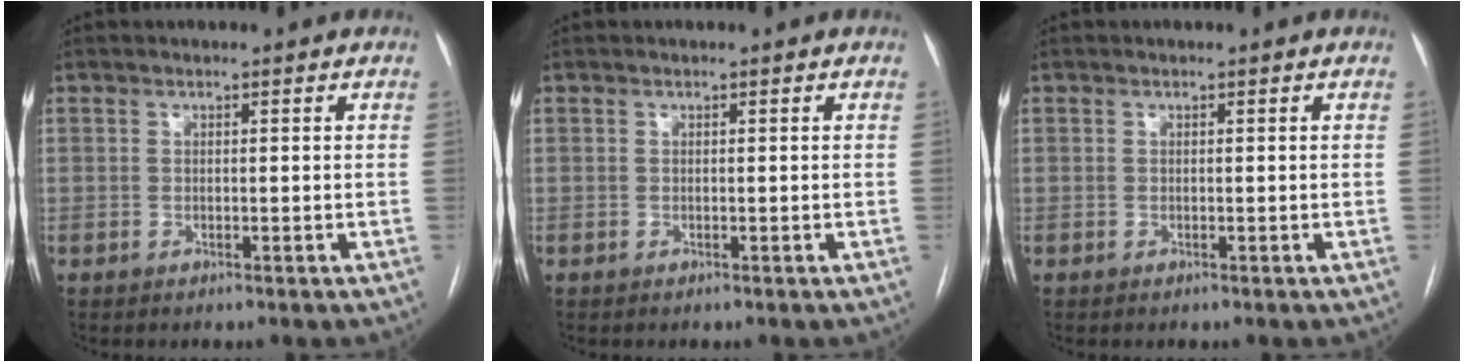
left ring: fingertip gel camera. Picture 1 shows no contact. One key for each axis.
{"total": 0.0}
{"total": 0.0}